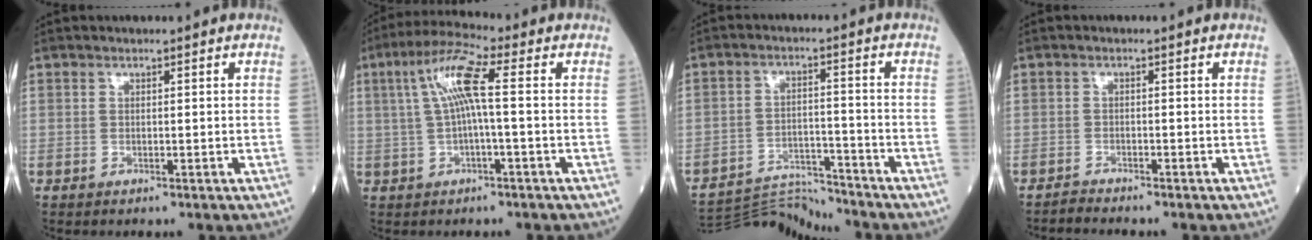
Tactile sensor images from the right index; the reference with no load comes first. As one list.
[{"total": 7.8, "force": [1.1, 0.7, 7.7], "torque": [-0.154, 0.027, 0.019]}, {"total": 9.9, "force": [-9.9, -0.7, -0.1], "torque": [-0.002, 0.003, -0.173]}, {"total": 1.4, "force": [-1.3, -0.4, -0.3], "torque": [-0.002, -0.009, -0.025]}]